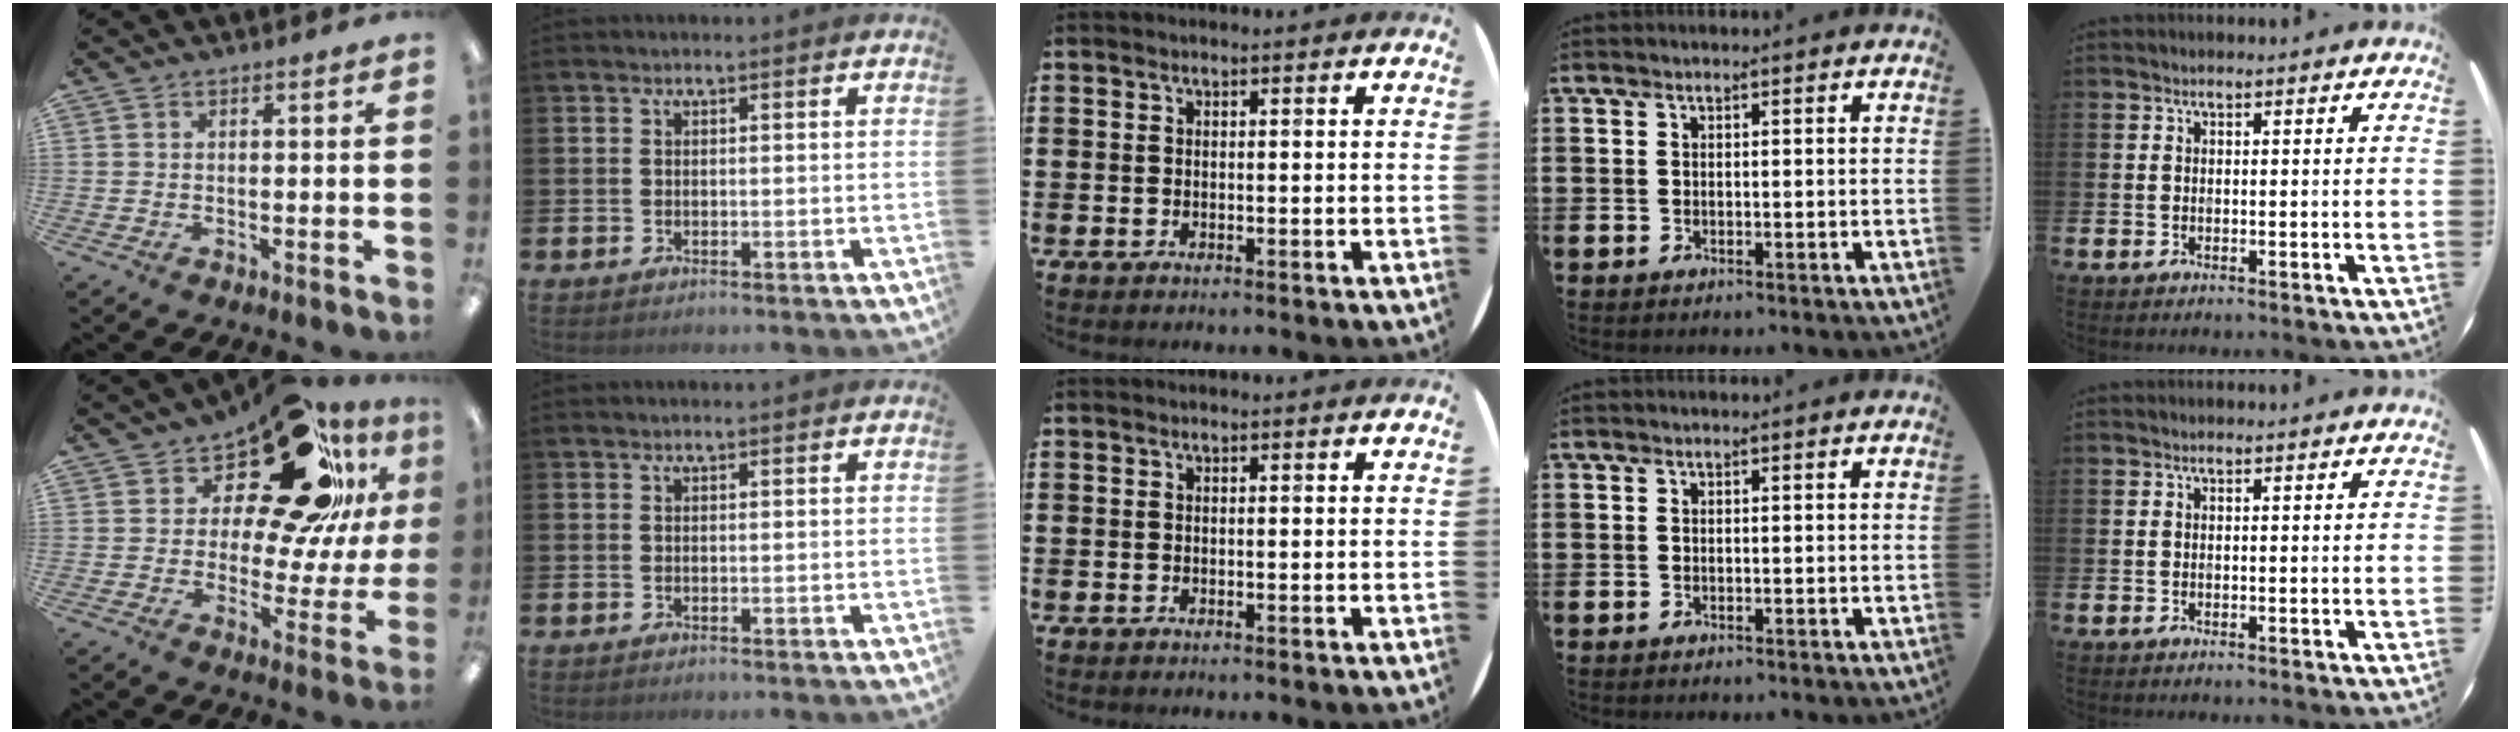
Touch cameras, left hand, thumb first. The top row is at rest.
{"thumb": {"total": 21.5, "force": [13.7, 8.3, 14.4], "torque": [-0.218, -0.085, 0.229]}}